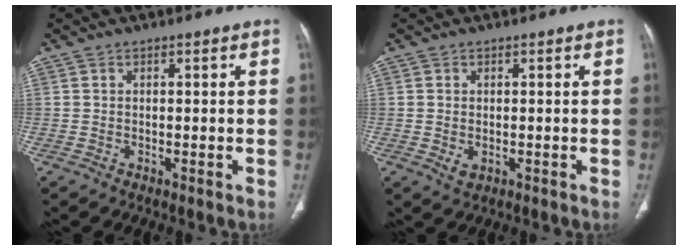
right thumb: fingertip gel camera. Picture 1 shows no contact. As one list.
[{"total": 2.3, "force": [-0.4, 1.6, 1.6], "torque": [-0.031, -0.001, -0.001]}]